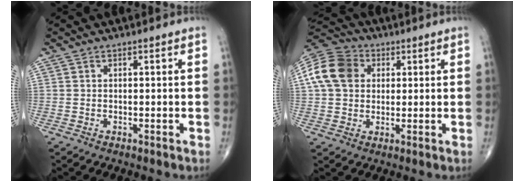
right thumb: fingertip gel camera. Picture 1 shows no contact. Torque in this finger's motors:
{"motor_torque": [-0.48, 0.63, 0.64, 0.36, 0.07]}